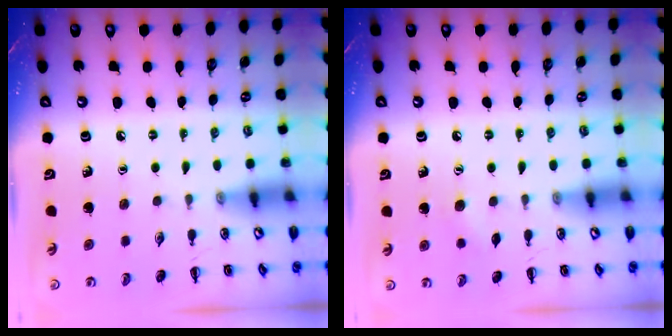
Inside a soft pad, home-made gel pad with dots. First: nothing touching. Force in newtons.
{"total": 5.2, "press": 5.0, "slide": 1.2}